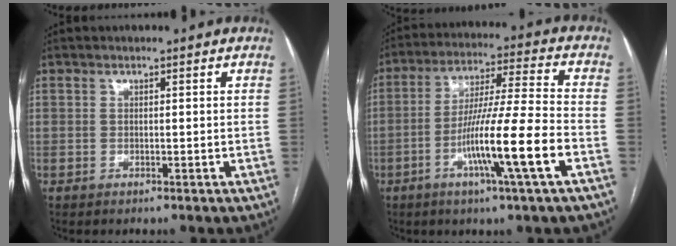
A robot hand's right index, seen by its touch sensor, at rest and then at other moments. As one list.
[{"total": 13.9, "force": [-5.2, -1.1, 12.9], "torque": [-0.232, -0.008, -0.095]}]